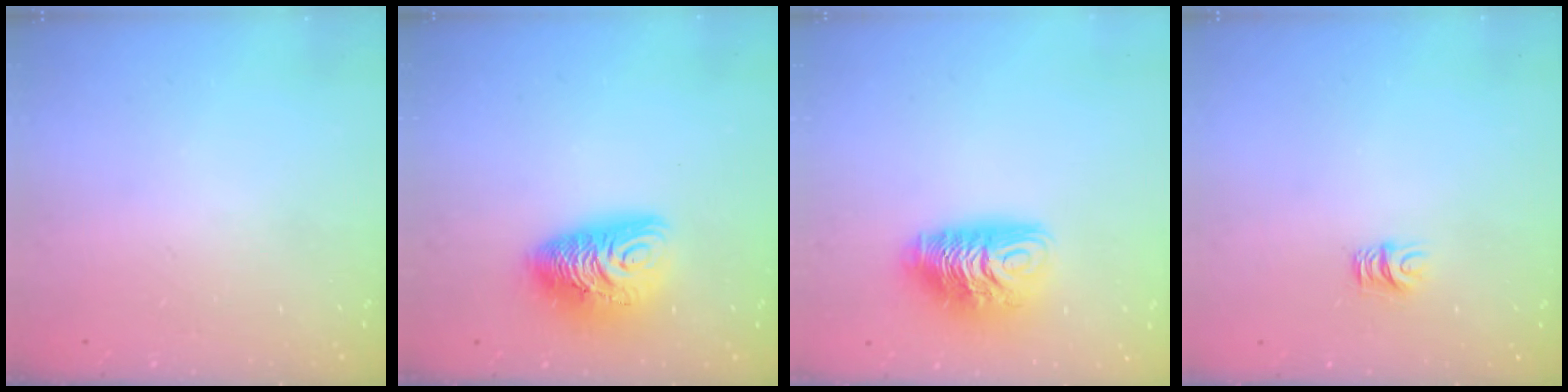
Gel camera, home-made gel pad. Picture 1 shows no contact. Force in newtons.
{"total": 11.8, "press": 11.7, "slide": 1.2}
{"total": 10.6, "press": 10.5, "slide": 1.0}
{"total": 4.7, "press": 4.7, "slide": 0.5}